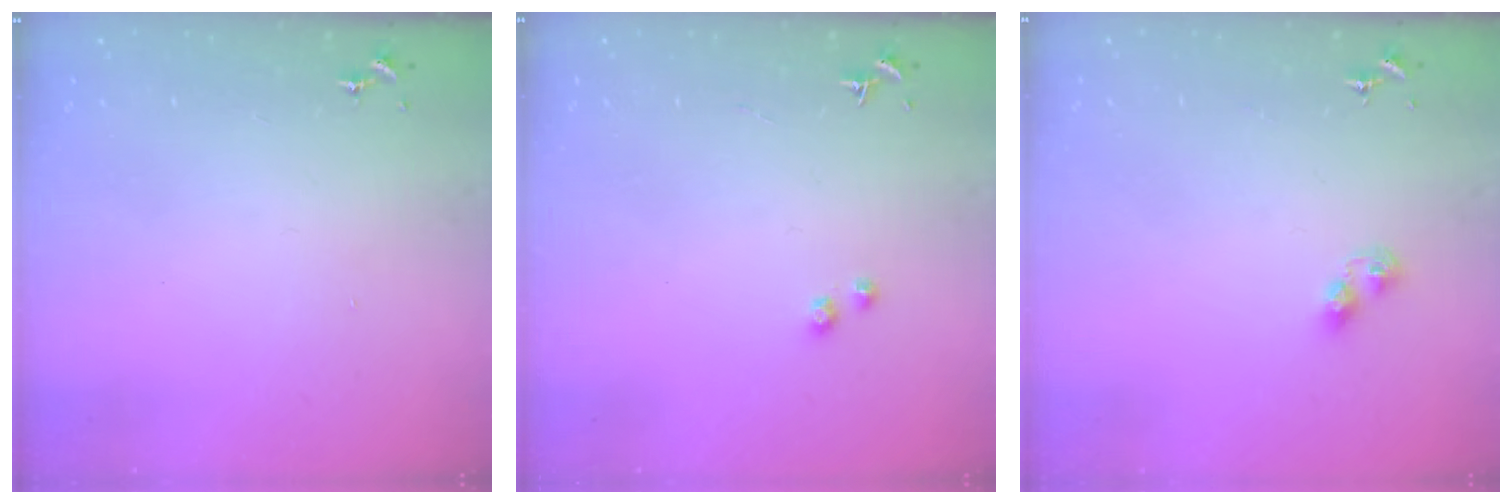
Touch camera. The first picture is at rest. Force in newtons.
{"total": 1.7, "press": 1.6, "slide": 0.1}
{"total": 5.0, "press": 5.0, "slide": 0.4}